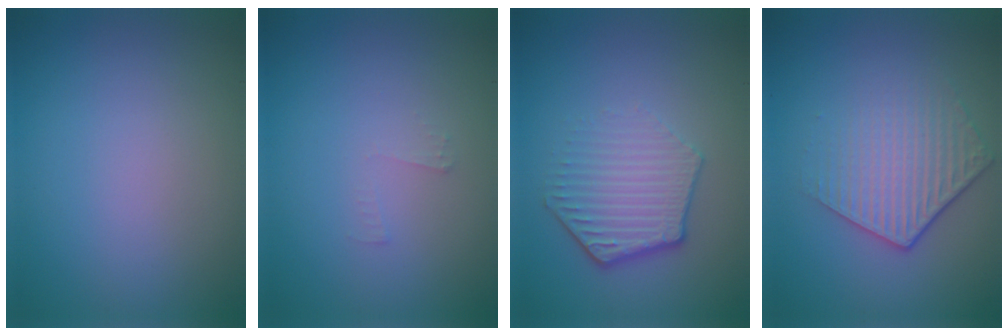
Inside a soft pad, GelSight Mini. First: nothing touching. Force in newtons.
{"total": 0.7, "press": 0.7, "slide": 0.1}
{"total": 4.3, "press": 3.3, "slide": 2.7}
{"total": 4.4, "press": 3.2, "slide": 3.0}